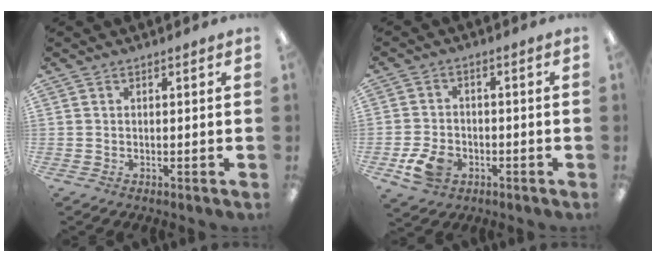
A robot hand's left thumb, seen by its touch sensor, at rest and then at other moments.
{"total": 7.2, "force": [-3.1, 5.1, 4.0], "torque": [-0.082, 0.016, -0.054]}